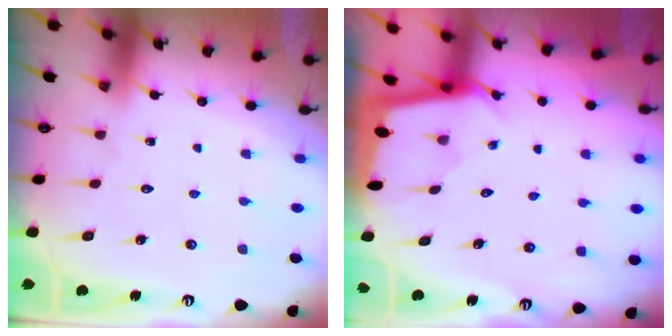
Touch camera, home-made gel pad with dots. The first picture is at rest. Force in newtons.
{"total": 1.7, "press": 1.6, "slide": 0.2}